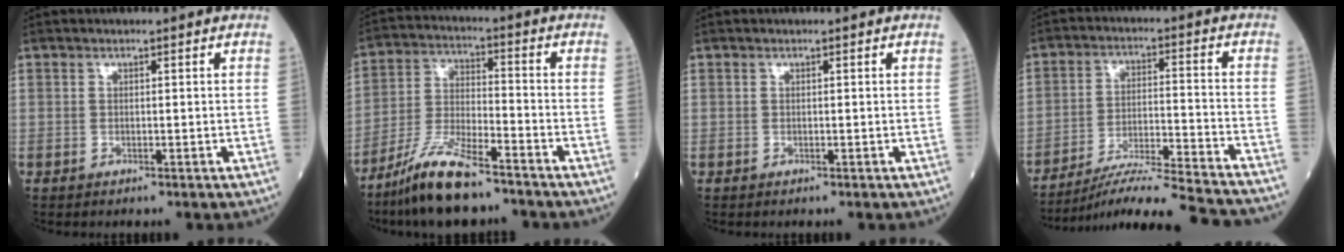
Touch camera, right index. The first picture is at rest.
{"total": 11.4, "force": [-8.7, 1.8, 7.2], "torque": [-0.147, -0.020, -0.163]}
{"total": 0.0}
{"total": 20.3, "force": [-18.6, -0.7, 8.1], "torque": [-0.111, -0.029, -0.276]}